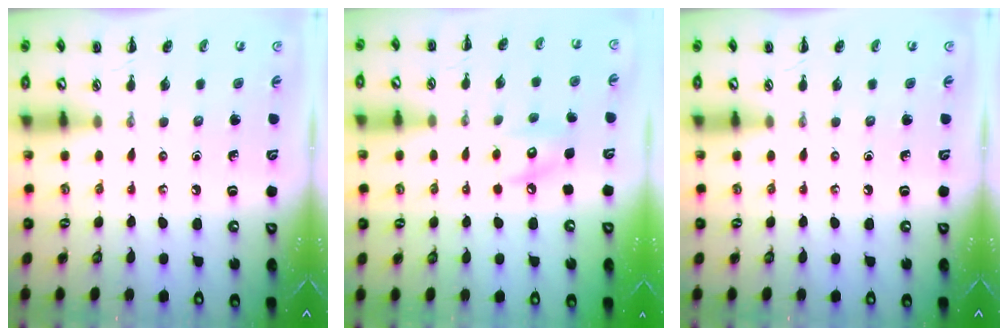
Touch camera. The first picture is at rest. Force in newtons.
{"total": 8.0, "press": 8.0, "slide": 0.9}
{"total": 0.0}